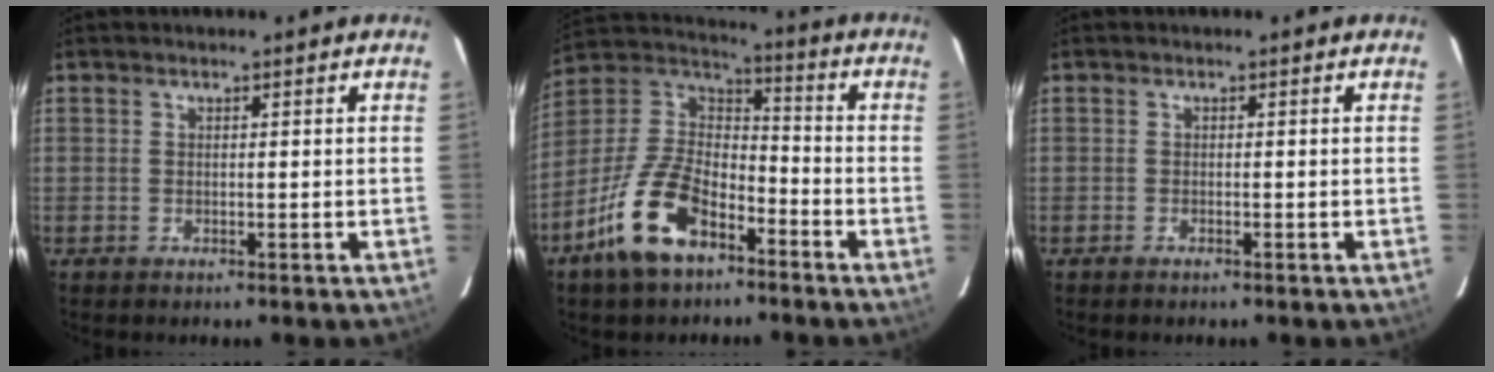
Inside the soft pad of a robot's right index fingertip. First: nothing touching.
{"total": 16.0, "force": [-9.4, 8.0, 10.2], "torque": [-0.214, 0.008, -0.172]}
{"total": 0.6, "force": [-0.6, 0.2, 0.2], "torque": [-0.004, -0.001, -0.011]}